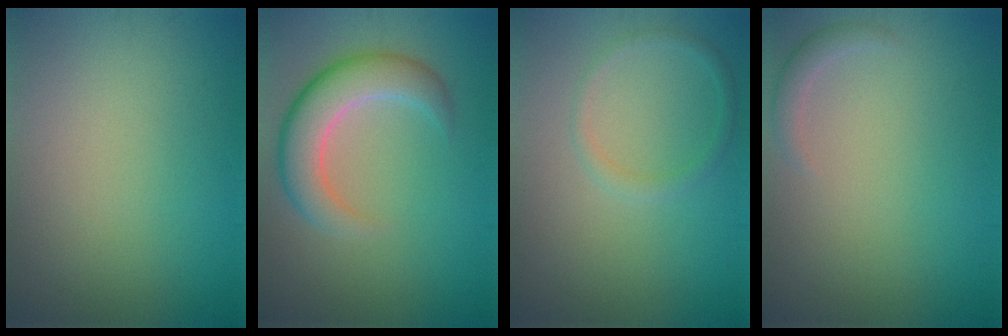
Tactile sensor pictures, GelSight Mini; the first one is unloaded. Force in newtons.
{"total": 5.4, "press": 5.4, "slide": 0.4}
{"total": 1.3, "press": 1.3, "slide": 0.1}
{"total": 1.2, "press": 1.2, "slide": 0.2}